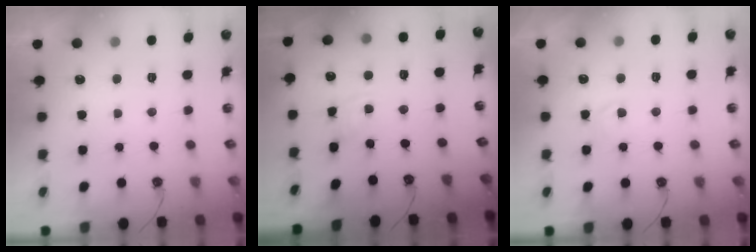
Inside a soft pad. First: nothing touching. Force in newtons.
{"total": 3.4, "press": 3.4, "slide": 0.5}
{"total": 3.0, "press": 3.0, "slide": 0.4}